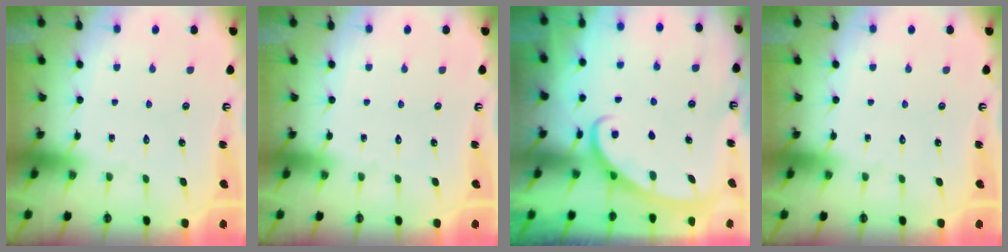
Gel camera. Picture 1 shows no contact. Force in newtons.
{"total": 0.0}
{"total": 2.8, "press": 2.8, "slide": 0.3}
{"total": 0.0}